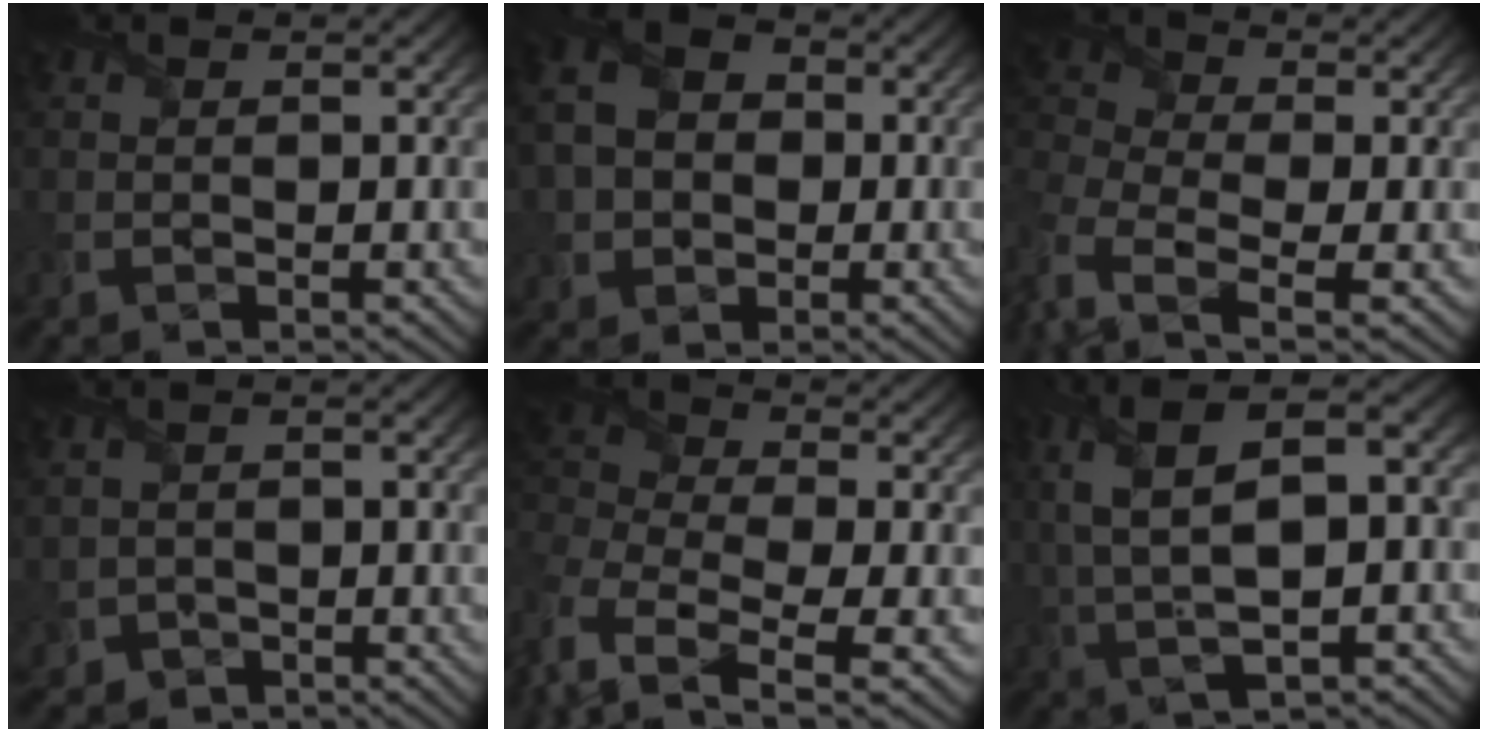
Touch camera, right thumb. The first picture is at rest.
{"total": 9.2, "force": [-0.3, 7.7, 5.0], "torque": [-0.135, -0.003, -0.016]}
{"total": 8.8, "force": [-4.2, 5.1, 5.9], "torque": [-0.179, -0.019, -0.088]}
{"total": 2.4, "force": [-1.0, 2.2, 0.3], "torque": [-0.021, -0.013, -0.023]}
{"total": 9.6, "force": [-3.4, 5.1, 7.3], "torque": [-0.219, -0.013, -0.064]}
{"total": 13.6, "force": [2.8, 6.1, 11.8], "torque": [-0.259, 0.011, 0.056]}